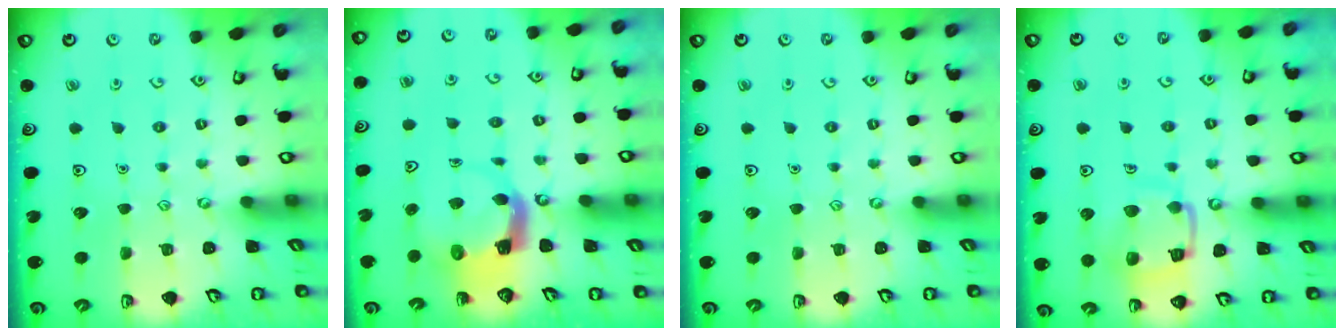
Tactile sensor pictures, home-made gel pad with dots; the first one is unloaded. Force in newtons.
{"total": 4.1, "press": 4.0, "slide": 0.8}
{"total": 0.0}
{"total": 12.2, "press": 12.2, "slide": 1.3}